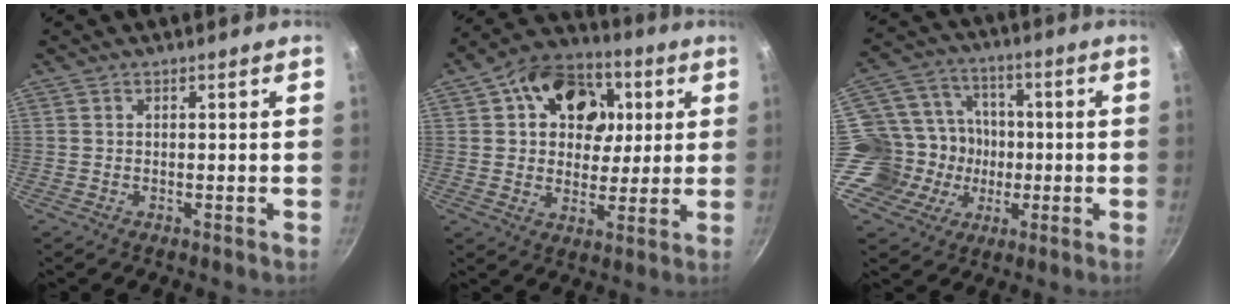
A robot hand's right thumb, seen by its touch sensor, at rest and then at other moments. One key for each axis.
{"total": 16.9, "fx": 4.9, "fy": 12.8, "fz": 10.0, "tx": -0.119, "ty": 0.008, "tz": 0.069}
{"total": 15.8, "fx": -2.5, "fy": 14.4, "fz": 5.9, "tx": -0.076, "ty": 0.043, "tz": -0.041}